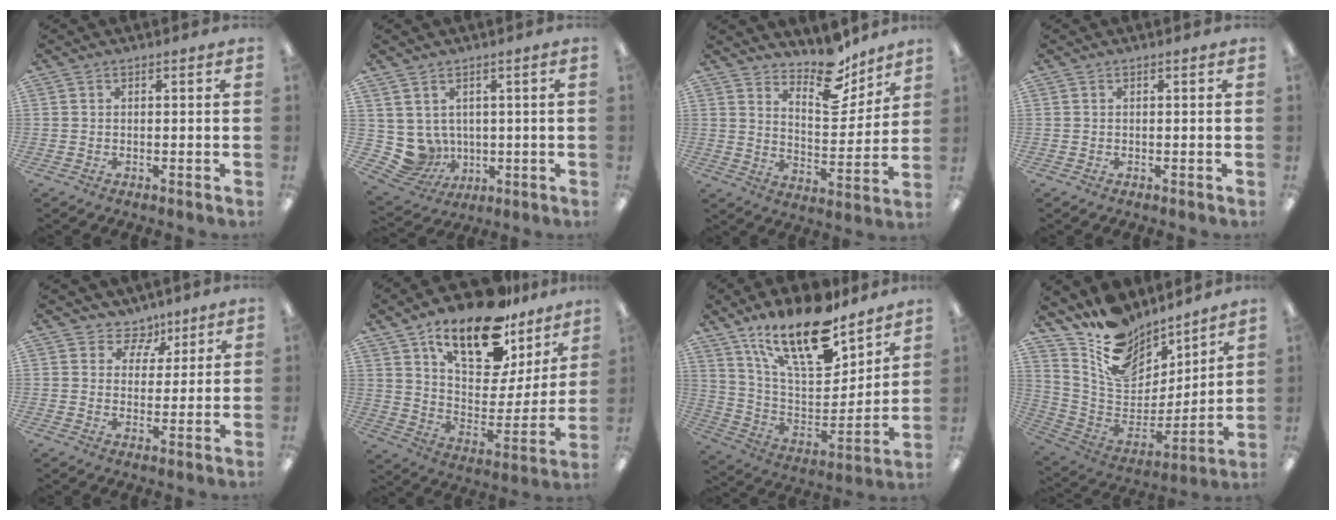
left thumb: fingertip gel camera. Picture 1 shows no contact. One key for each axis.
{"total": 6.9, "fx": 1.4, "fy": 6.6, "fz": 1.2, "tx": -0.058, "ty": -0.016, "tz": 0.039}
{"total": 14.0, "fx": 11.2, "fy": 5.9, "fz": 5.8, "tx": -0.073, "ty": -0.083, "tz": 0.200}
{"total": 0.0}
{"total": 7.3, "fx": 4.8, "fy": 5.3, "fz": 1.6, "tx": -0.026, "ty": -0.029, "tz": 0.087}
{"total": 20.7, "fx": 14.4, "fy": 9.1, "fz": 11.8, "tx": -0.189, "ty": -0.096, "tz": 0.249}
{"total": 21.2, "fx": 15.7, "fy": 7.6, "fz": 12.1, "tx": -0.212, "ty": -0.103, "tz": 0.273}
{"total": 14.3, "fx": 11.2, "fy": 8.0, "fz": 3.9, "tx": -0.088, "ty": -0.096, "tz": 0.208}